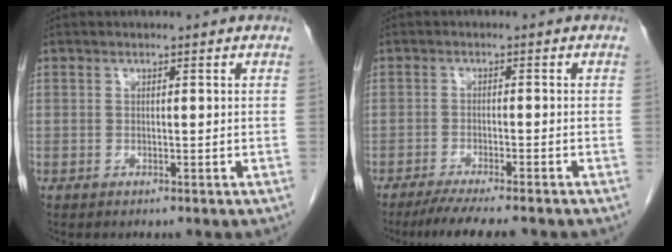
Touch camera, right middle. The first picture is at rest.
{"total": 8.4, "force": [-7.2, 0.6, 4.3], "torque": [-0.062, -0.018, -0.112]}